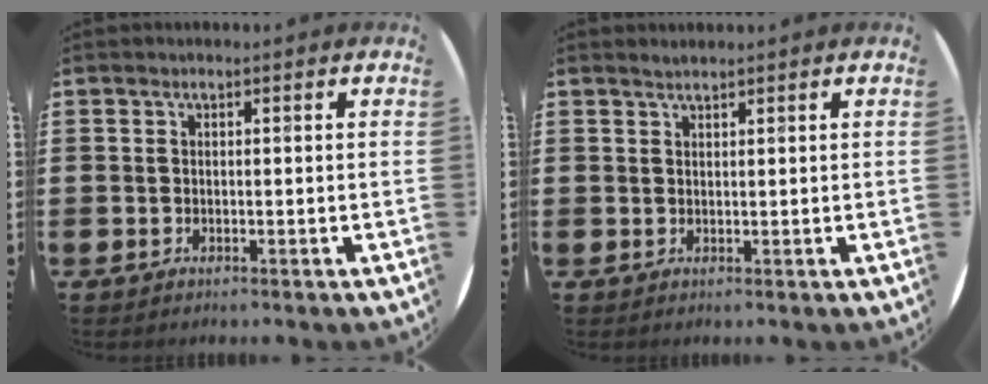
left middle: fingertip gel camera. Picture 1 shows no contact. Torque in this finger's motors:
{"motor_torque": [0.23, -0.32, -0.01, -0.01]}